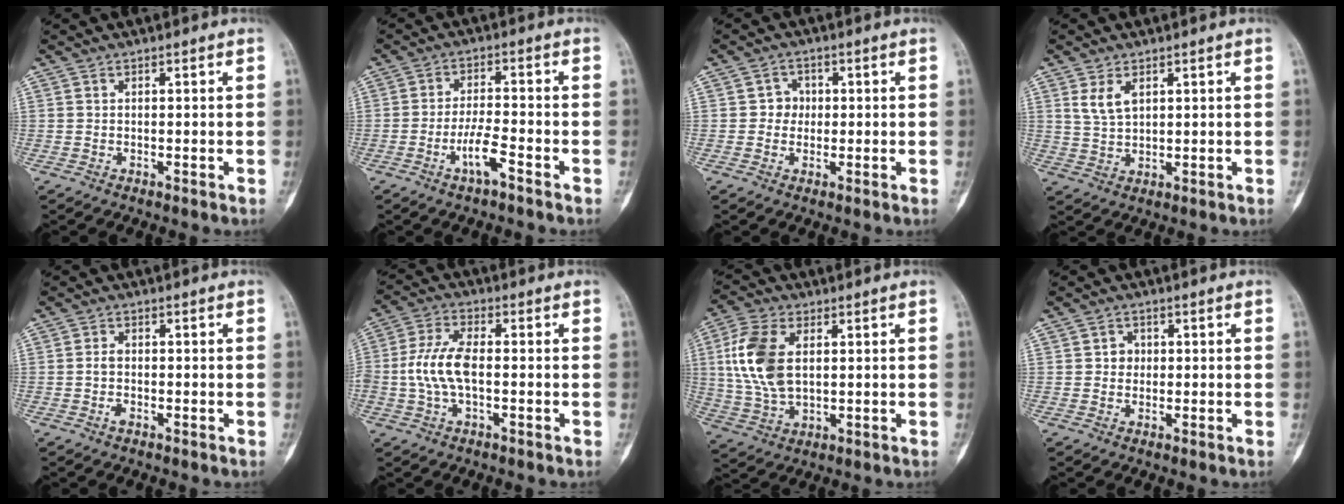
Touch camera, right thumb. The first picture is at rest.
{"total": 5.4, "force": [-3.0, 1.1, 4.3], "torque": [-0.088, 0.020, -0.057]}
{"total": 3.1, "force": [0.1, 2.9, 1.0], "torque": [0.008, 0.008, -0.005]}
{"total": 4.2, "force": [1.9, 2.3, 2.9], "torque": [-0.055, -0.008, 0.045]}
{"total": 1.9, "force": [-0.7, 1.2, 1.4], "torque": [-0.023, 0.008, -0.017]}
{"total": 8.8, "force": [-0.8, 4.2, 7.7], "torque": [-0.175, 0.021, -0.019]}
{"total": 12.3, "force": [2.4, 7.1, 9.7], "torque": [-0.207, 0.000, 0.048]}
{"total": 2.3, "force": [0.2, 2.1, 0.9], "torque": [0.002, 0.005, -0.001]}